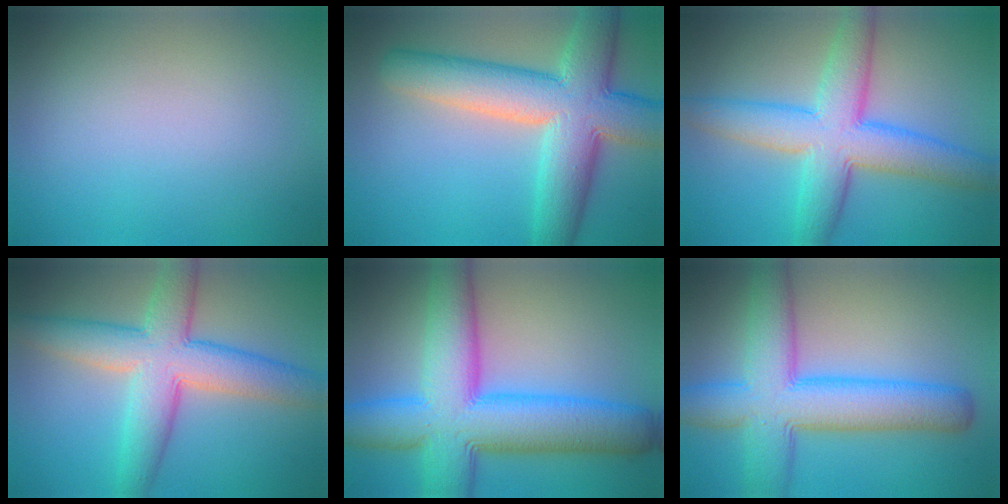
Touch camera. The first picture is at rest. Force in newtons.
{"total": 10.8, "press": 10.8, "slide": 0.4}
{"total": 8.5, "press": 8.5, "slide": 0.2}
{"total": 8.3, "press": 8.3, "slide": 0.2}
{"total": 12.6, "press": 12.6, "slide": 0.5}
{"total": 9.7, "press": 9.7, "slide": 0.2}